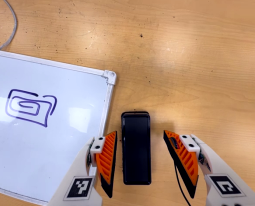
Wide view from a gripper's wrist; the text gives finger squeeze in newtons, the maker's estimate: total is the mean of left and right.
{"total": 0.0}